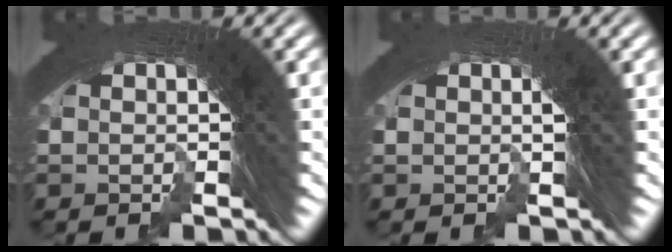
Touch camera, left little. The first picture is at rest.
{"total": 0.7, "force": [0.2, 0.4, 0.5], "torque": [-0.016, 0.001, 0.002]}